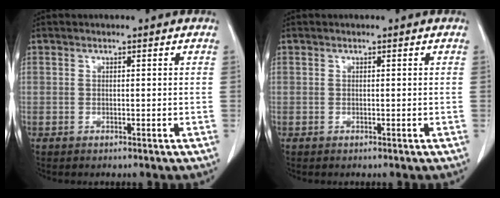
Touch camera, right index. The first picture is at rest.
{"total": 0.0}